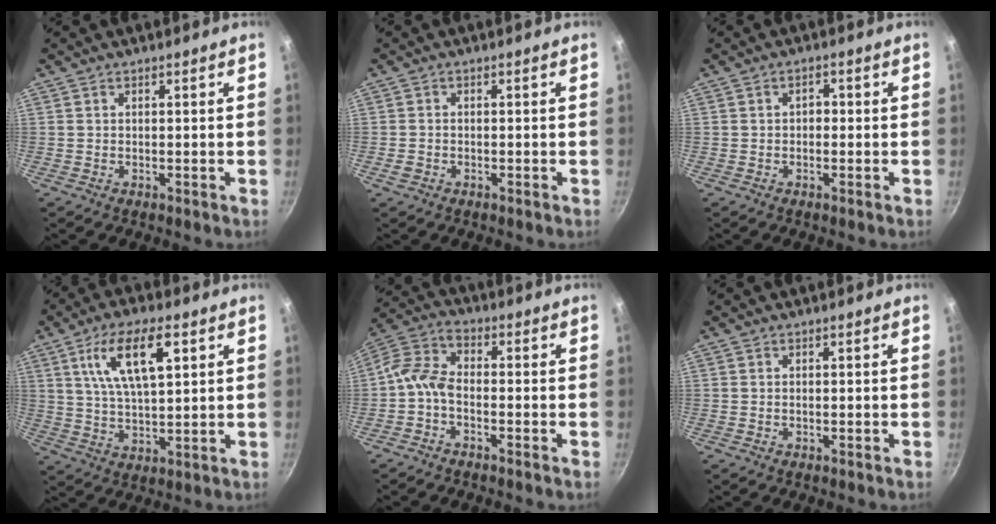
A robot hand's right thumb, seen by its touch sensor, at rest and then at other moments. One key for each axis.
{"total": 1.7, "fx": -0.8, "fy": 1.3, "fz": 0.7, "tx": -0.015, "ty": 0.006, "tz": -0.014}
{"total": 1.8, "fx": -0.2, "fy": 1.2, "fz": 1.3, "tx": -0.015, "ty": 0.008, "tz": -0.005}
{"total": 12.7, "fx": 4.8, "fy": 4.9, "fz": 10.7, "tx": -0.179, "ty": -0.006, "tz": 0.091}
{"total": 6.4, "fx": -2.5, "fy": 3.6, "fz": 4.7, "tx": -0.109, "ty": 0.038, "tz": -0.065}
{"total": 0.0}